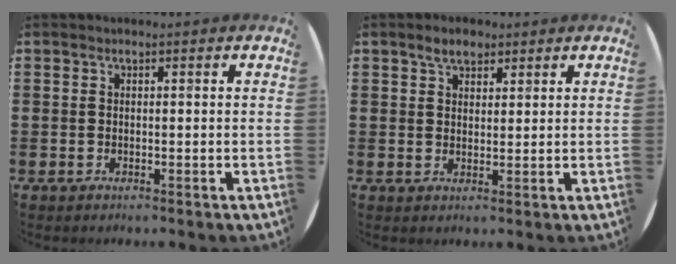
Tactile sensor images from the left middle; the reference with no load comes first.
{"total": 3.0, "force": [2.3, 1.5, 1.1], "torque": [-0.008, 0.001, 0.039]}